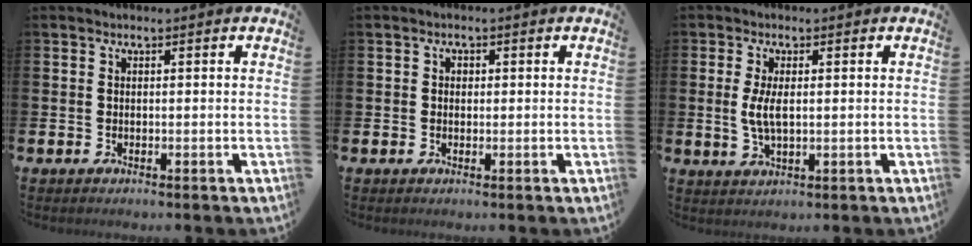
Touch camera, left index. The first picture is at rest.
{"total": 1.1, "force": [0.1, 0.9, 0.6], "torque": [0.004, 0.002, -0.003]}
{"total": 4.0, "force": [0.6, 1.6, 3.6], "torque": [-0.064, 0.002, 0.007]}